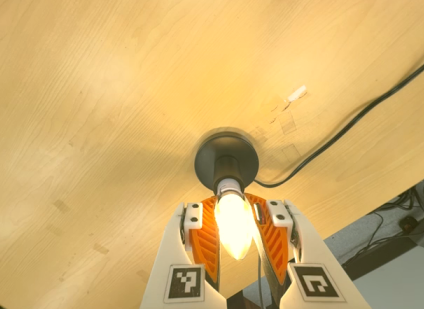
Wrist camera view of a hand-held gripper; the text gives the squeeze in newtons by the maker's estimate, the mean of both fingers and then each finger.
{"total": 21.1, "left": 18.8, "right": 23.3}